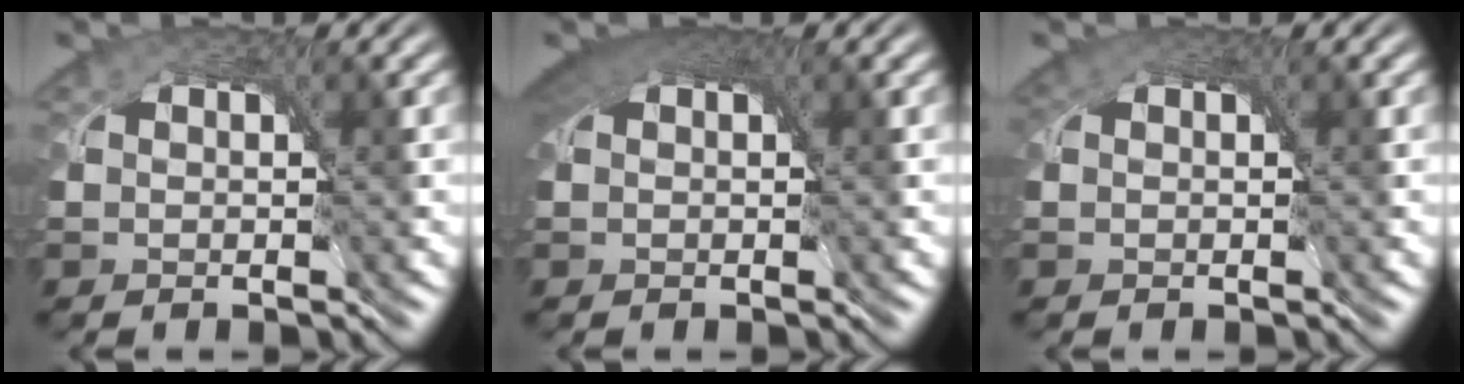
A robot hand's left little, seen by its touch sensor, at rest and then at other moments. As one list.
[{"total": 4.8, "force": [2.5, 2.4, 3.3], "torque": [-0.060, 0.013, 0.030]}, {"total": 1.6, "force": [0.7, 1.2, 0.9], "torque": [-0.024, 0.002, 0.007]}]